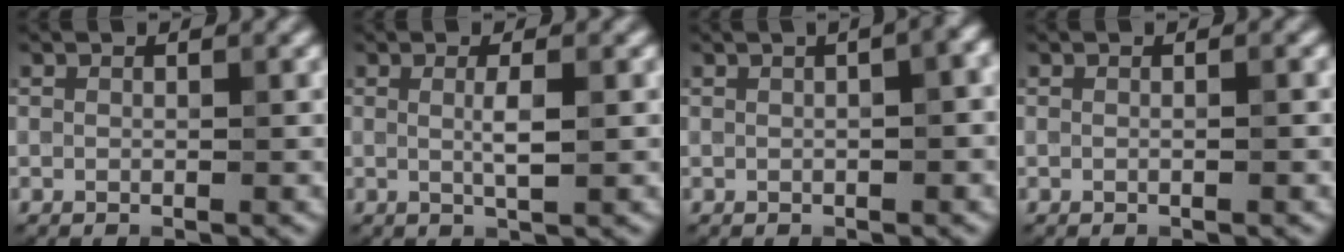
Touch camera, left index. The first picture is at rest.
{"total": 2.1, "force": [0.2, 0.4, 2.1], "torque": [-0.035, 0.001, -0.001]}
{"total": 6.8, "force": [1.7, 3.2, 5.8], "torque": [-0.031, 0.029, 0.000]}
{"total": 0.6, "force": [-0.1, 0.1, 0.6], "torque": [-0.007, -0.003, -0.006]}